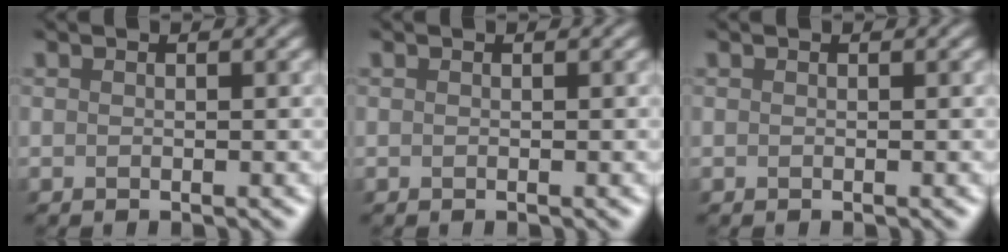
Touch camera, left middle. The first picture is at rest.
{"total": 0.0}
{"total": 0.0}